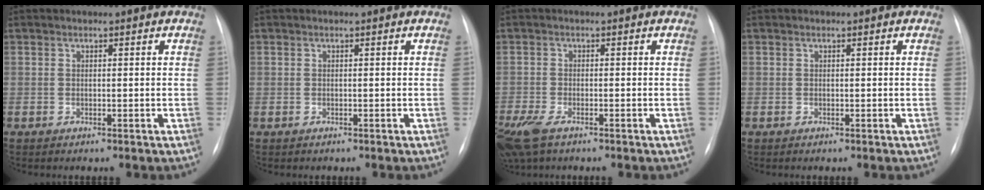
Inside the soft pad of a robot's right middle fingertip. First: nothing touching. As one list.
[{"total": 0.6, "force": [-0.2, 0.5, -0.1], "torque": [0.002, 0.007, -0.006]}, {"total": 9.1, "force": [-5.9, 3.8, 5.8], "torque": [-0.138, -0.021, -0.101]}, {"total": 0.0}]